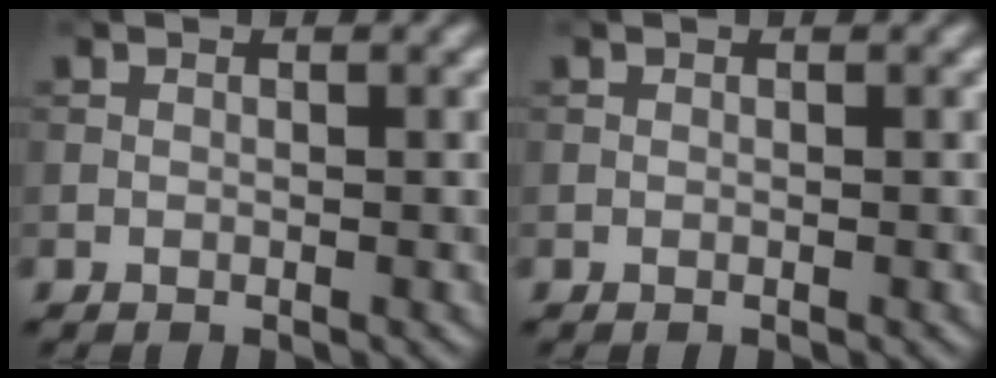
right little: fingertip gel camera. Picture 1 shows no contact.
{"total": 0.0}